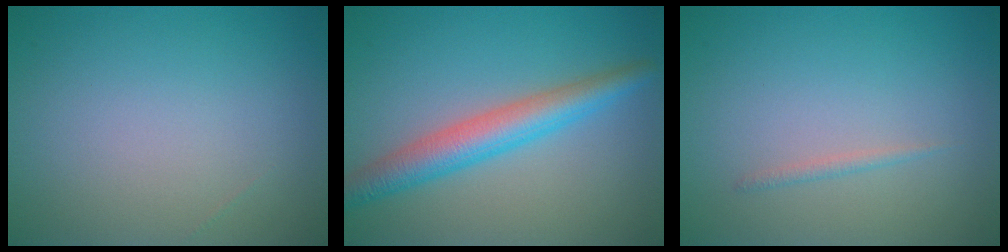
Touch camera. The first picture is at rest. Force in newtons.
{"total": 4.7, "press": 4.7, "slide": 0.1}
{"total": 0.7, "press": 0.7, "slide": 0.1}